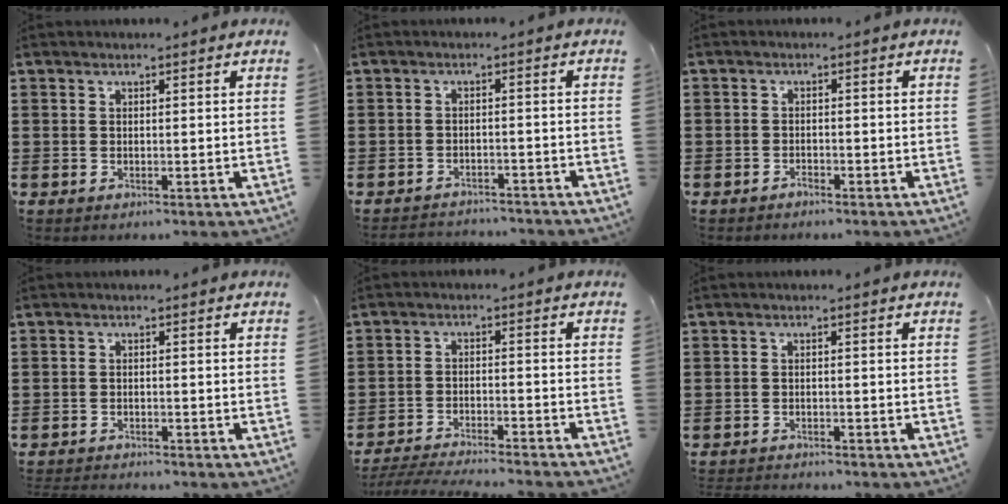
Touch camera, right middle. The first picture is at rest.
{"total": 2.4, "force": [-2.4, 0.3, 0.0], "torque": [-0.006, -0.002, -0.051]}
{"total": 1.3, "force": [-1.2, 0.5, 0.0], "torque": [-0.003, 0.003, -0.026]}
{"total": 1.9, "force": [-1.9, 0.2, -0.1], "torque": [-0.005, 0.001, -0.042]}
{"total": 4.5, "force": [-4.4, -0.1, 0.9], "torque": [-0.023, -0.005, -0.091]}
{"total": 1.9, "force": [-1.8, 0.2, -0.1], "torque": [-0.004, 0.001, -0.041]}